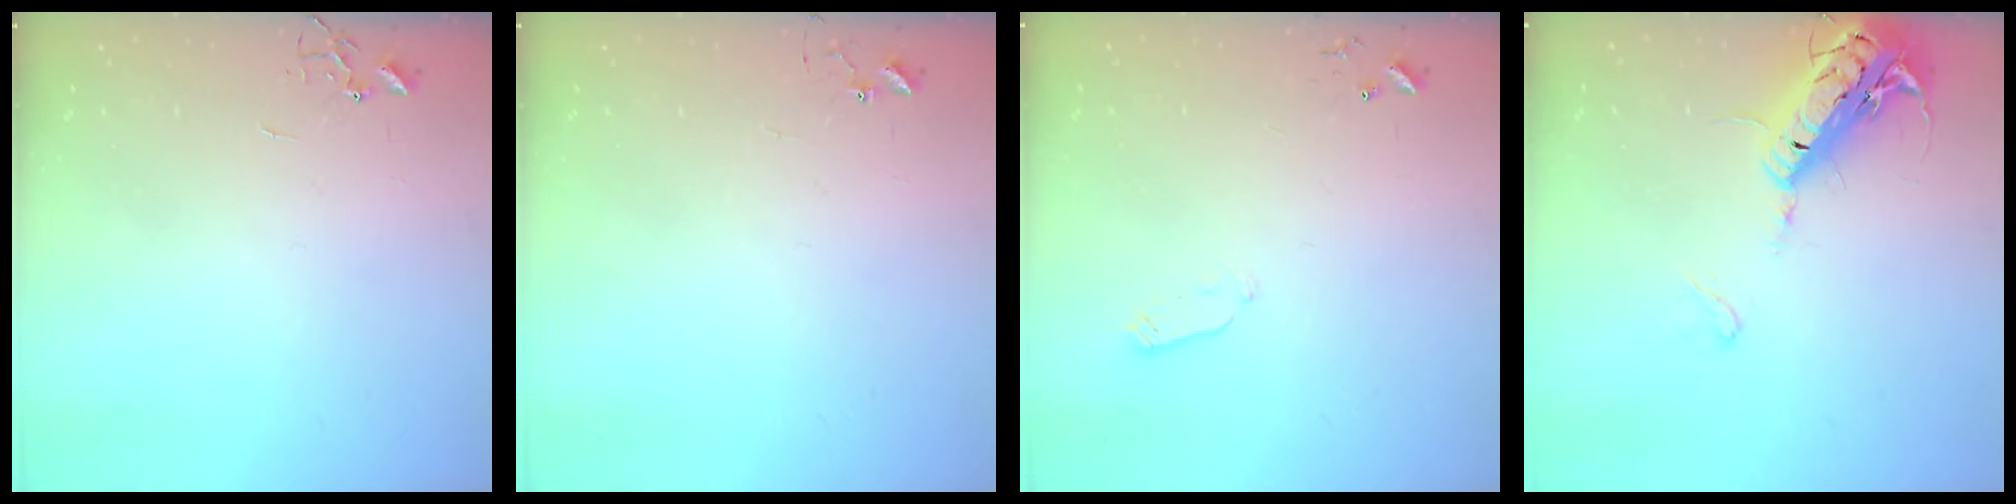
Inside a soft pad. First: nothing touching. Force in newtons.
{"total": 4.8, "press": 4.8, "slide": 0.2}
{"total": 2.7, "press": 2.6, "slide": 0.4}
{"total": 20.3, "press": 19.9, "slide": 3.9}